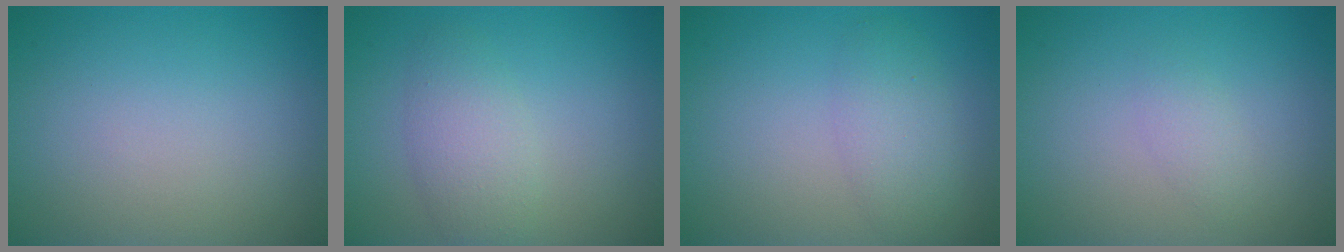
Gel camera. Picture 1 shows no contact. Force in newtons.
{"total": 3.1, "press": 3.1, "slide": 0.1}
{"total": 2.8, "press": 2.8, "slide": 0.1}
{"total": 1.2, "press": 1.2, "slide": 0.1}